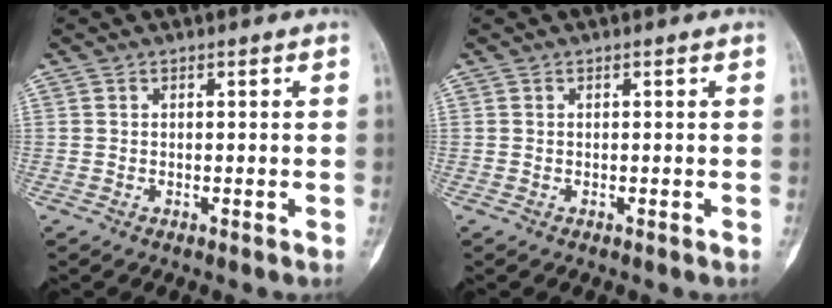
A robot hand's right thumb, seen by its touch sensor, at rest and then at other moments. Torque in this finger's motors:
{"motor_torque": [0.00, 0.00, 0.12, 0.11, 0.08]}